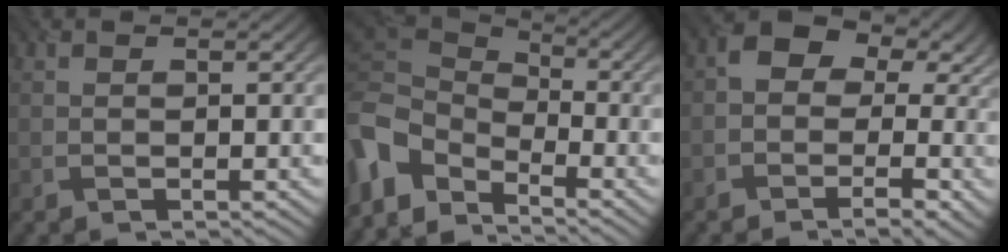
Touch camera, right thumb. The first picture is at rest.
{"total": 9.1, "force": [-5.0, 5.4, 5.4], "torque": [-0.135, -0.015, -0.109]}
{"total": 9.7, "force": [0.3, 7.0, 6.7], "torque": [-0.078, 0.005, -0.002]}